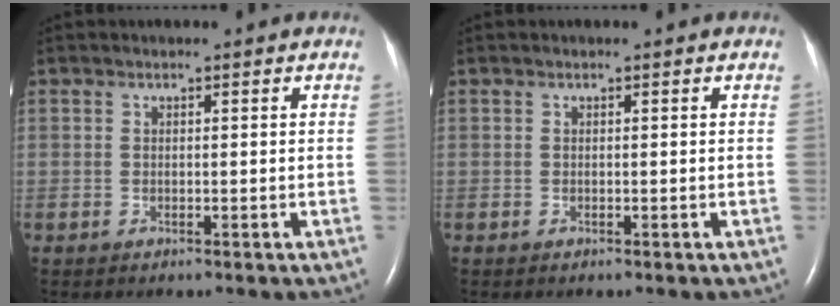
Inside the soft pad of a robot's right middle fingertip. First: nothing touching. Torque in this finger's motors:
{"motor_torque": [0.11, -0.04, -0.03, 0.01]}